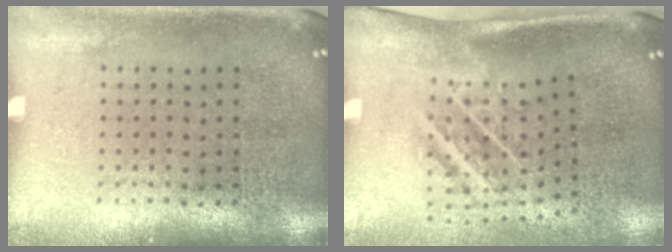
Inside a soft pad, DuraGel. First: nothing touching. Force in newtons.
{"total": 1.9, "press": 1.2, "slide": 1.5}